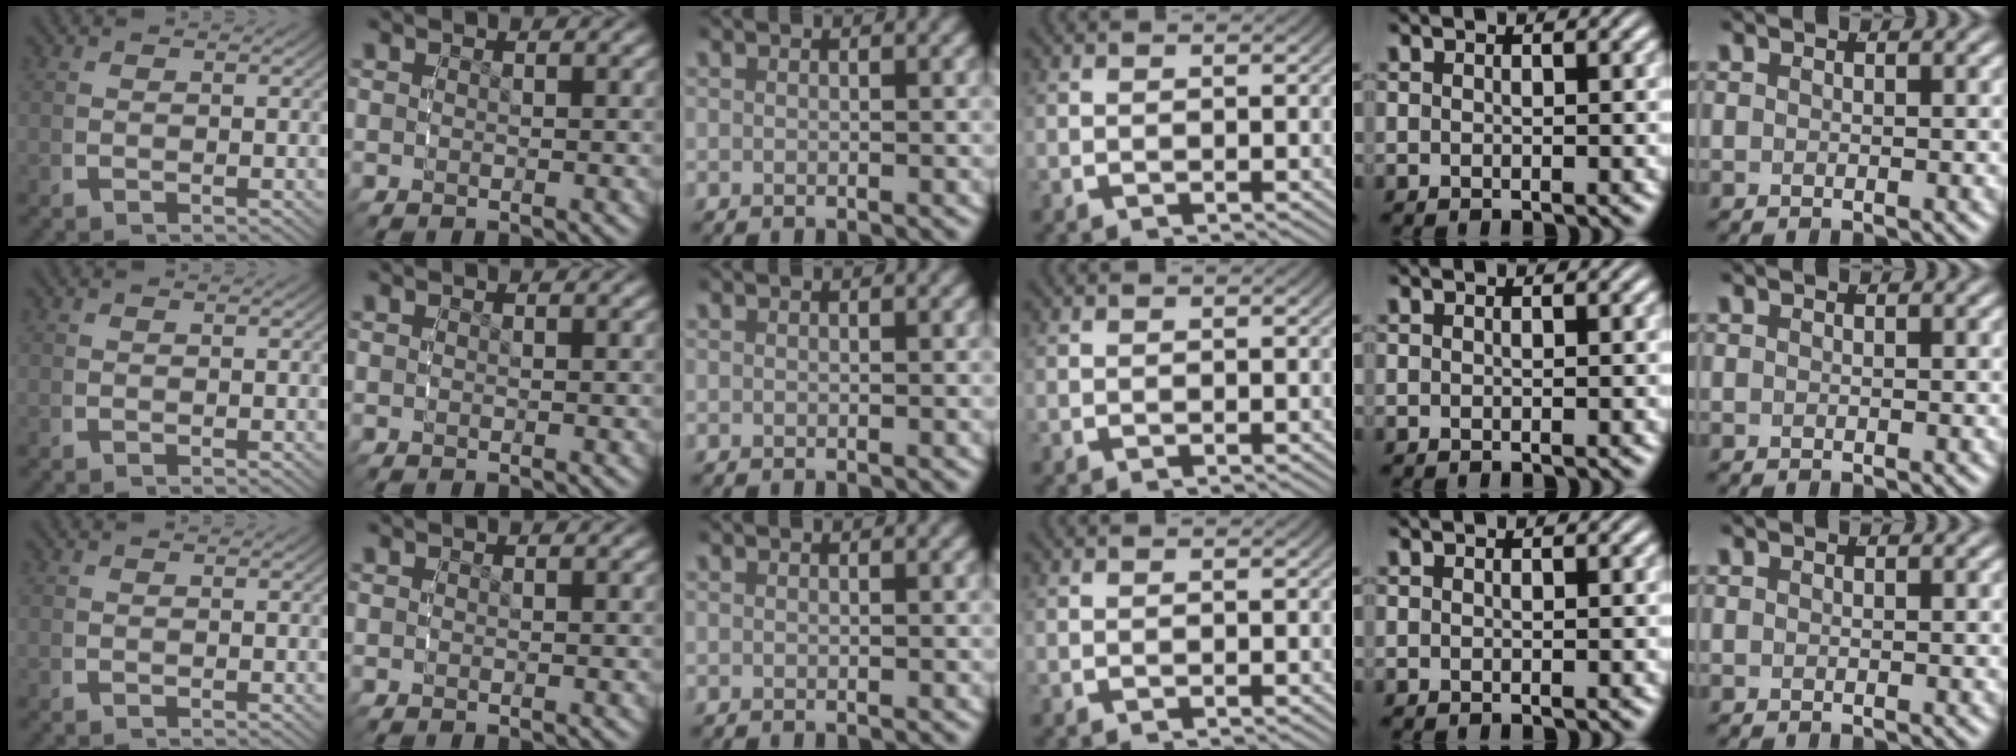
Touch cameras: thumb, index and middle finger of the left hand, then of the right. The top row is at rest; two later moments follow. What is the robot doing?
{"motion": "reach", "object": "backpack"}